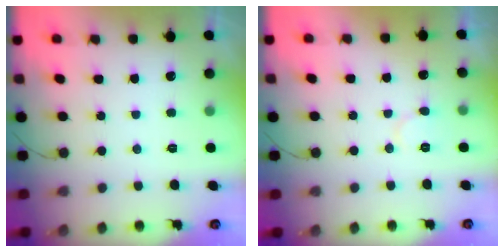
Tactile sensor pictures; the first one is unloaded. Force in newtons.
{"total": 5.3, "press": 5.3, "slide": 0.6}